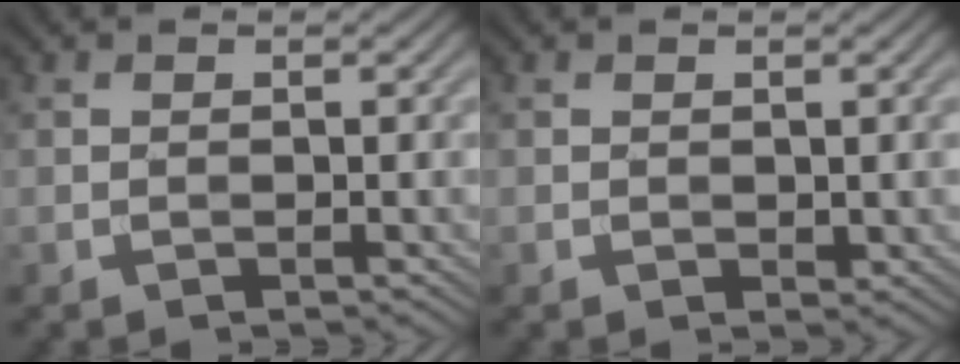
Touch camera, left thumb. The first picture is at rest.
{"total": 0.7, "force": [0.3, 0.5, 0.4], "torque": [-0.007, -0.003, 0.008]}